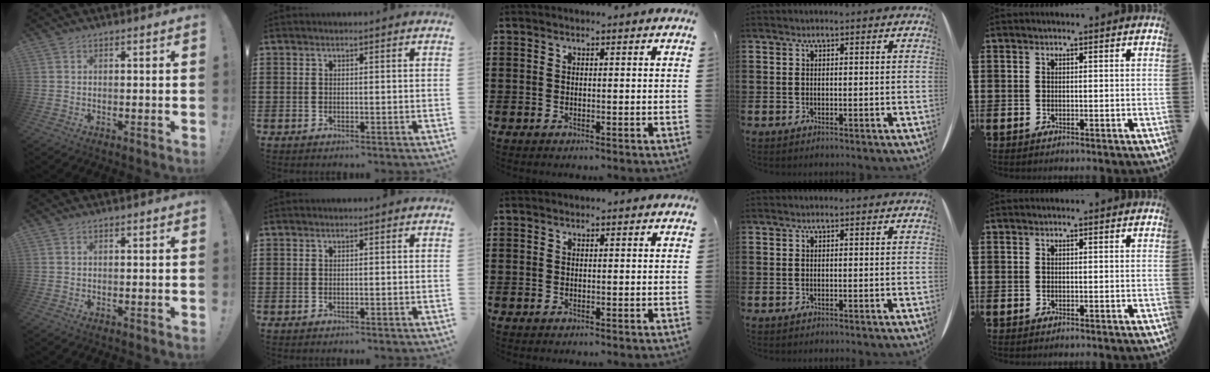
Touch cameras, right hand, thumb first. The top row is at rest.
{}